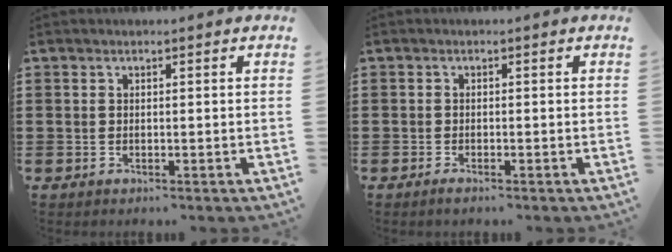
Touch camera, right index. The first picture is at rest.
{"total": 0.8, "force": [-0.6, 0.1, 0.4], "torque": [-0.010, -0.005, -0.011]}